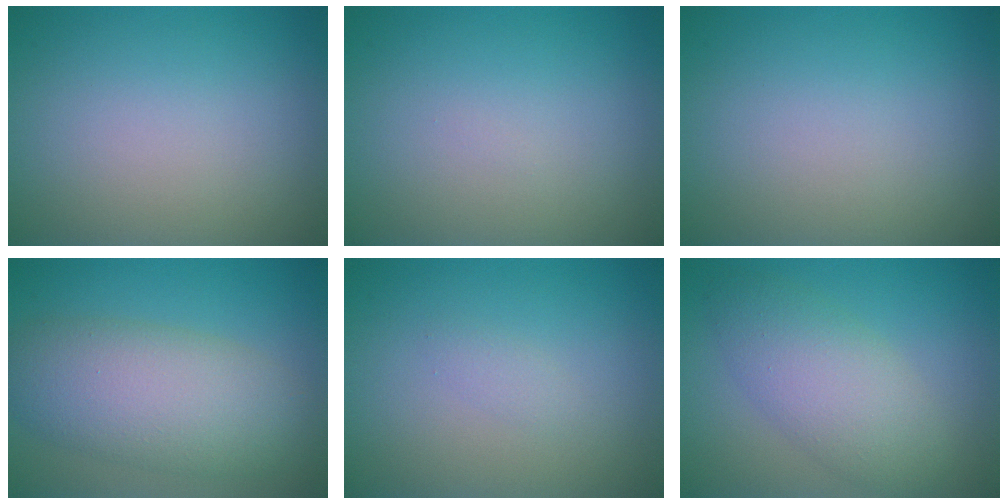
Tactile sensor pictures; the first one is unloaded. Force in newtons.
{"total": 0.0}
{"total": 0.0}
{"total": 7.6, "press": 7.6, "slide": 0.3}
{"total": 0.8, "press": 0.8, "slide": 0.1}
{"total": 5.1, "press": 5.1, "slide": 0.2}